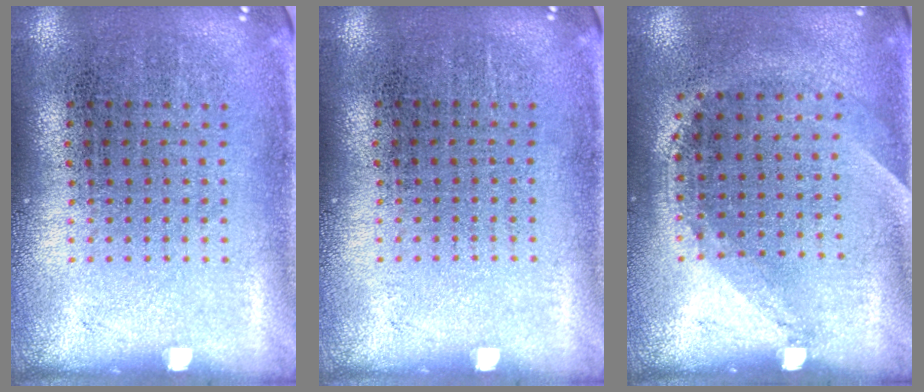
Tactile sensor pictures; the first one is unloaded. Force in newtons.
{"total": 0.0}
{"total": 1.3, "press": 0.9, "slide": 0.9}